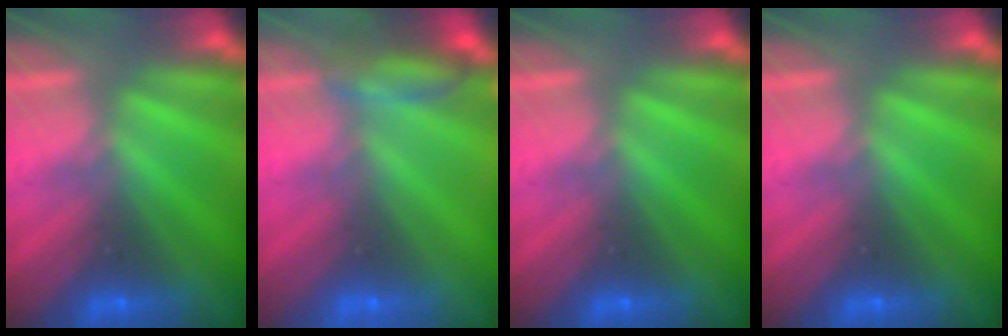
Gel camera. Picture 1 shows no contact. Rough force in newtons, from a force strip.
{"total": 2.5}
{"total": 0.0}
{"total": 0.0}